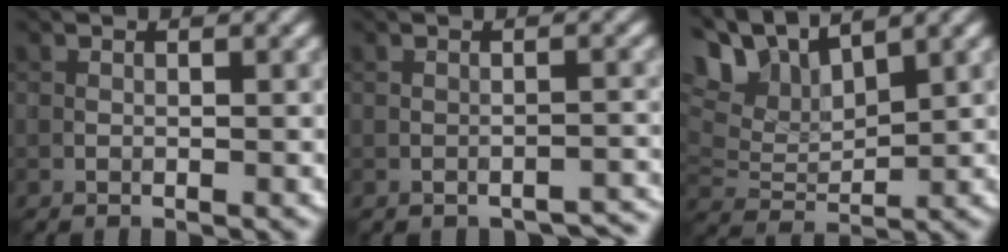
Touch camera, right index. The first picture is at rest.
{"total": 2.0, "force": [-1.9, 0.5, 0.4], "torque": [0.001, 0.005, -0.024]}
{"total": 7.0, "force": [5.5, 2.2, 3.6], "torque": [-0.086, 0.011, 0.095]}